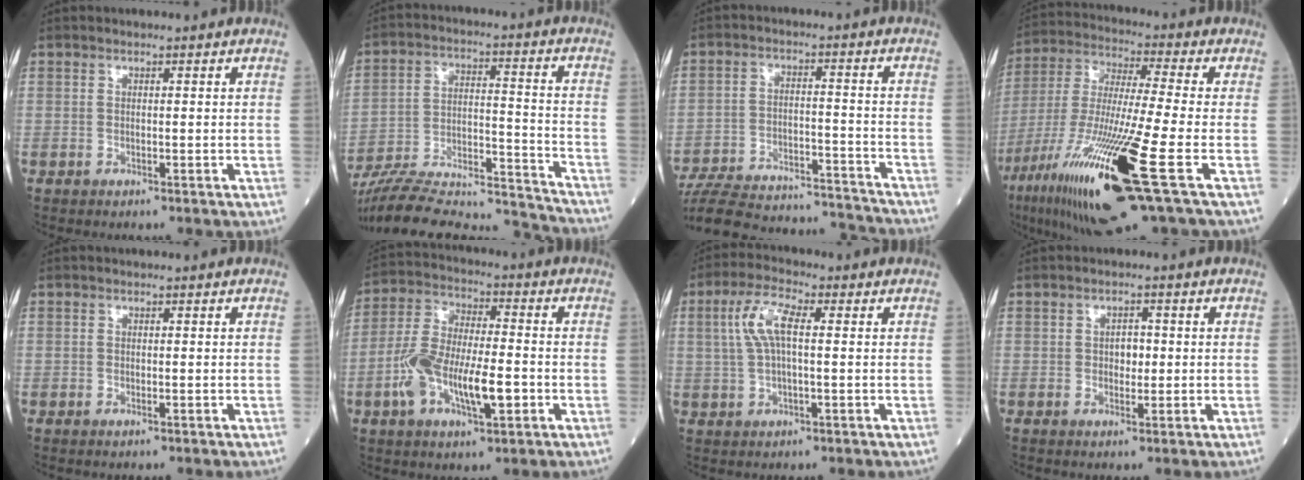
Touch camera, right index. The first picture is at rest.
{"total": 24.6, "force": [-23.2, 2.3, 8.0], "torque": [-0.137, -0.003, -0.356]}
{"total": 22.5, "force": [-21.3, 3.4, 6.2], "torque": [-0.119, -0.006, -0.305]}
{"total": 22.2, "force": [-9.6, 0.8, 20.0], "torque": [-0.395, -0.055, -0.177]}
{"total": 0.0}
{"total": 12.5, "force": [-3.4, 4.1, 11.3], "torque": [-0.228, 0.010, -0.062]}
{"total": 6.4, "force": [1.2, 1.6, 6.1], "torque": [-0.135, 0.020, 0.026]}
{"total": 2.1, "force": [0.0, 1.3, 1.7], "torque": [-0.022, 0.002, 0.000]}